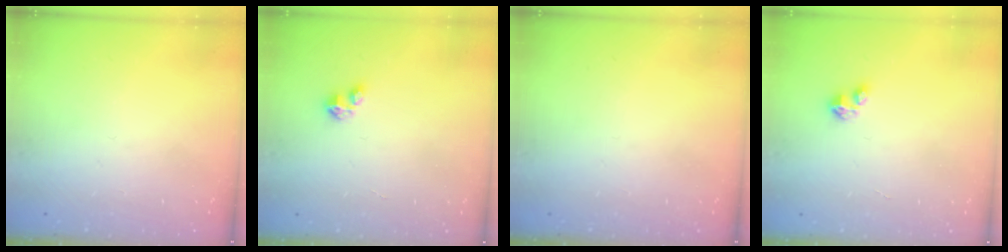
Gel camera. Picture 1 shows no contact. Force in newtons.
{"total": 2.1, "press": 2.1, "slide": 0.2}
{"total": 0.0}
{"total": 2.1, "press": 2.1, "slide": 0.2}